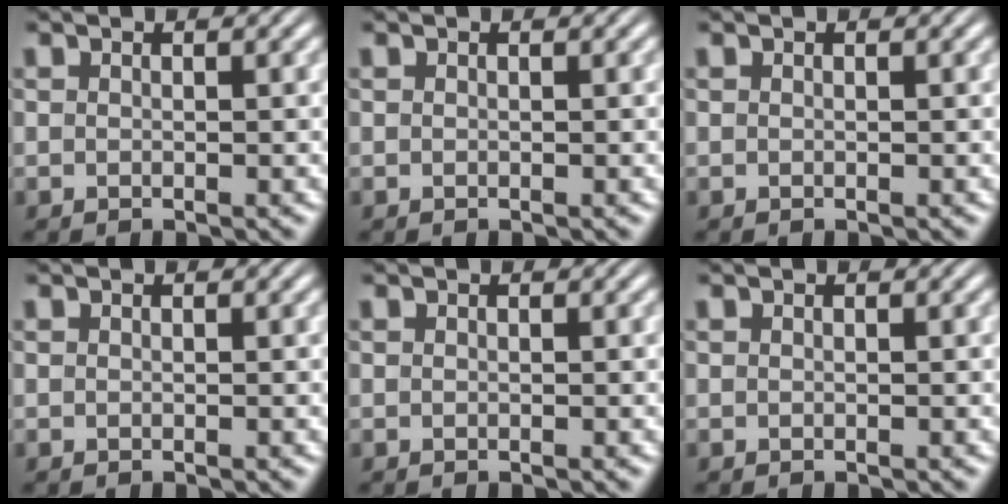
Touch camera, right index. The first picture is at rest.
{"total": 0.0}
{"total": 0.0}
{"total": 0.0}
{"total": 0.0}
{"total": 0.0}